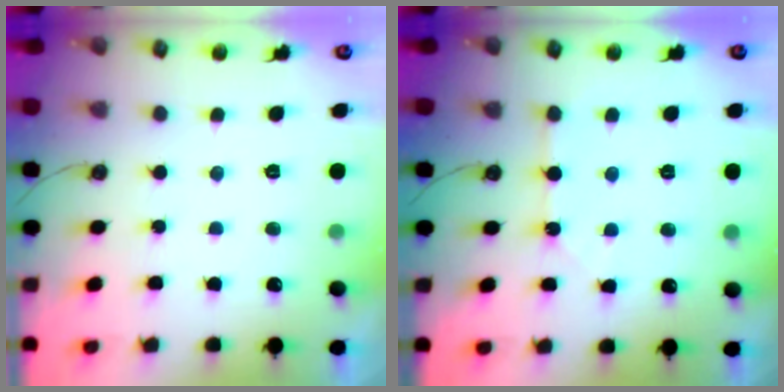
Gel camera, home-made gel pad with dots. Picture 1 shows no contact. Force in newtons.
{"total": 3.9, "press": 3.9, "slide": 0.3}